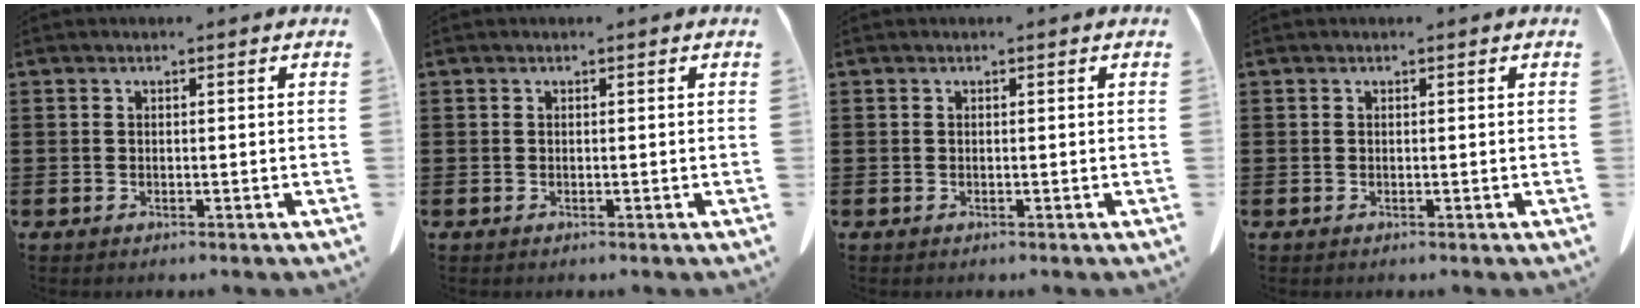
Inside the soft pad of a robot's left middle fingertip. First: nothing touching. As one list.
[{"total": 0.0}, {"total": 0.0}, {"total": 0.0}]